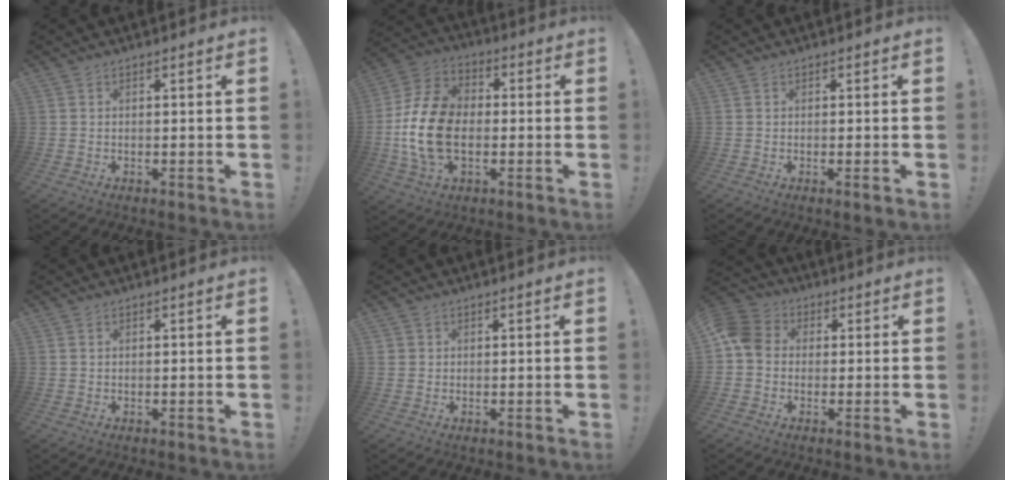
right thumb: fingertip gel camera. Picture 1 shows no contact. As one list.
[{"total": 17.8, "force": [-2.4, 12.2, 12.8], "torque": [-0.241, 0.019, -0.039]}, {"total": 1.5, "force": [-0.3, -0.2, 1.5], "torque": [-0.031, 0.000, -0.005]}, {"total": 0.0}, {"total": 1.2, "force": [0.4, 1.1, 0.1], "torque": [-0.003, 0.000, 0.007]}, {"total": 7.5, "force": [-0.2, 6.2, 4.1], "torque": [-0.069, 0.018, -0.001]}]